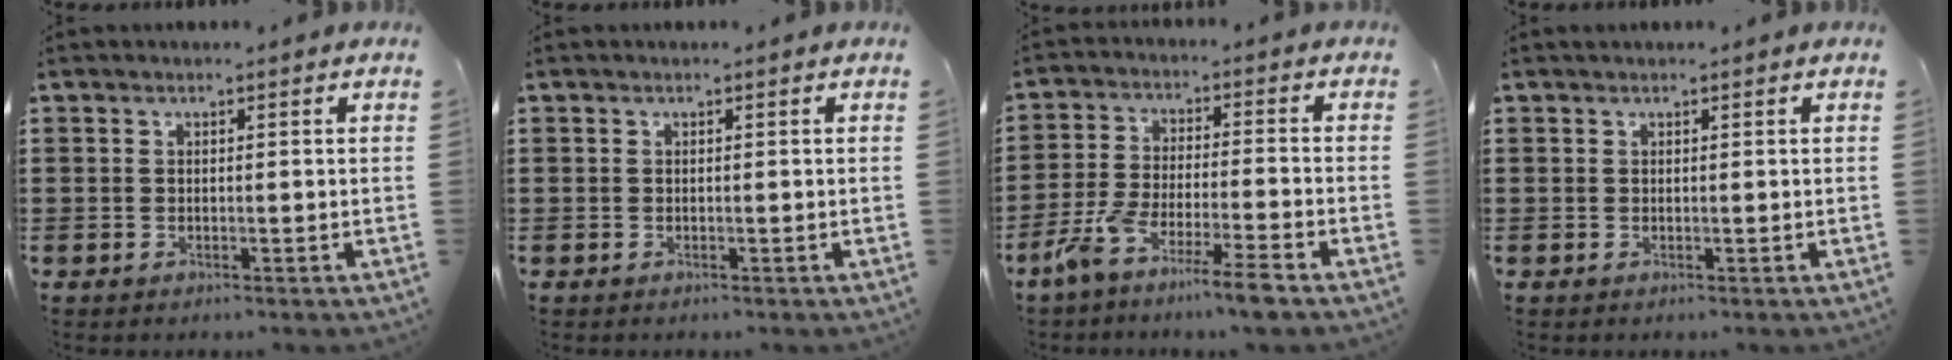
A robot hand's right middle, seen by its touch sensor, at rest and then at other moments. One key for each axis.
{"total": 0.0}
{"total": 7.5, "fx": -6.2, "fy": -0.3, "fz": 4.4, "tx": -0.093, "ty": -0.014, "tz": -0.120}
{"total": 0.0}